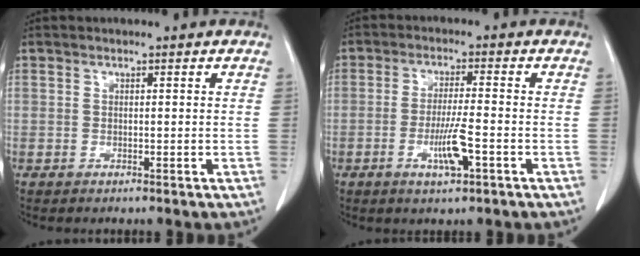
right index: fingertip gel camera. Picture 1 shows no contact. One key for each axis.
{"total": 5.7, "fx": -2.2, "fy": 0.4, "fz": 5.3, "tx": -0.102, "ty": -0.008, "tz": -0.040}